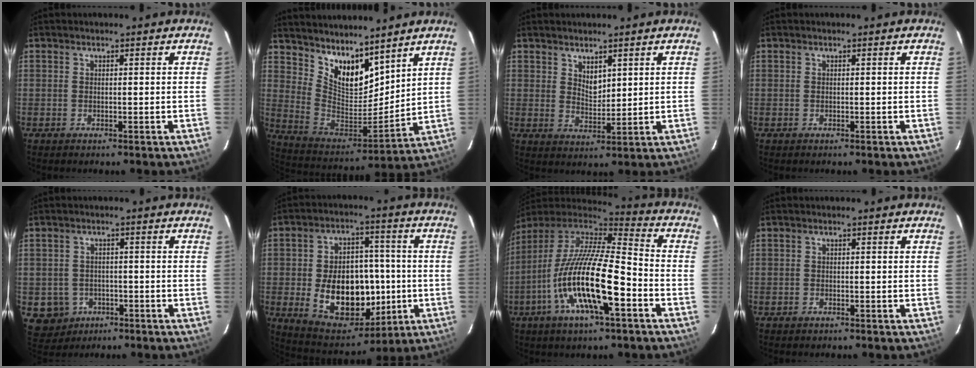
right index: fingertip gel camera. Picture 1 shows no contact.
{"total": 13.9, "force": [10.7, 6.1, 6.5], "torque": [-0.133, -0.006, 0.209]}
{"total": 3.8, "force": [2.5, 2.0, 2.0], "torque": [-0.028, -0.002, 0.046]}
{"total": 0.0}
{"total": 6.6, "force": [-2.5, 5.9, 1.2], "torque": [-0.042, 0.014, -0.026]}
{"total": 19.0, "force": [-2.9, 12.8, 13.8], "torque": [-0.261, 0.016, -0.017]}
{"total": 21.2, "force": [-7.9, 5.2, 19.0], "torque": [-0.347, -0.031, -0.152]}
{"total": 0.8, "force": [-0.7, 0.5, 0.1], "torque": [-0.004, 0.002, -0.012]}